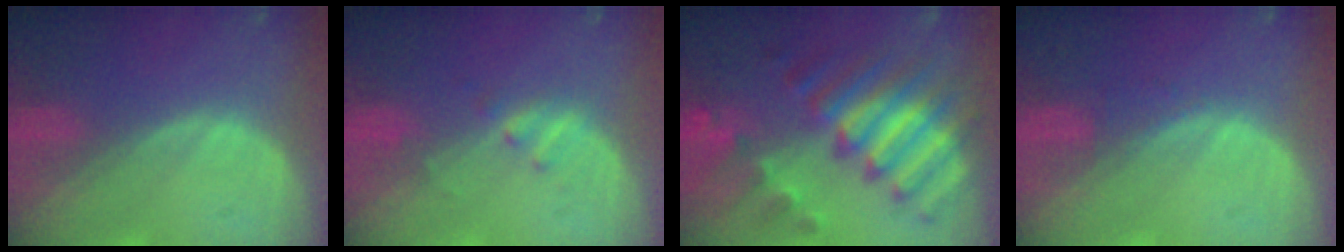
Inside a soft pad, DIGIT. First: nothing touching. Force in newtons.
{"total": 1.9, "press": 1.9, "slide": 0.3}
{"total": 11.8, "press": 11.8, "slide": 1.2}
{"total": 0.7, "press": 0.7, "slide": 0.1}